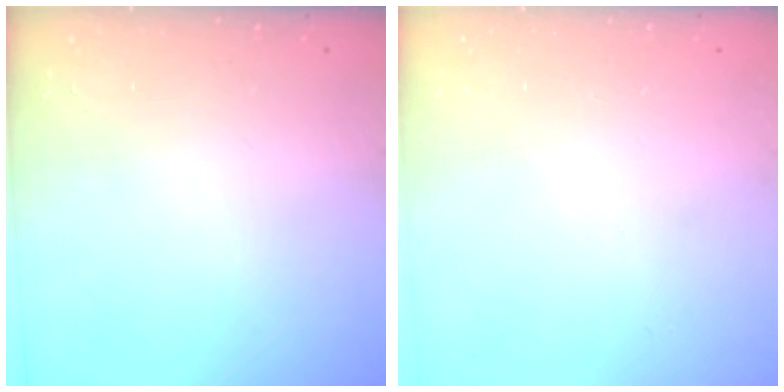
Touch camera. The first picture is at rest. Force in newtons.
{"total": 0.0}